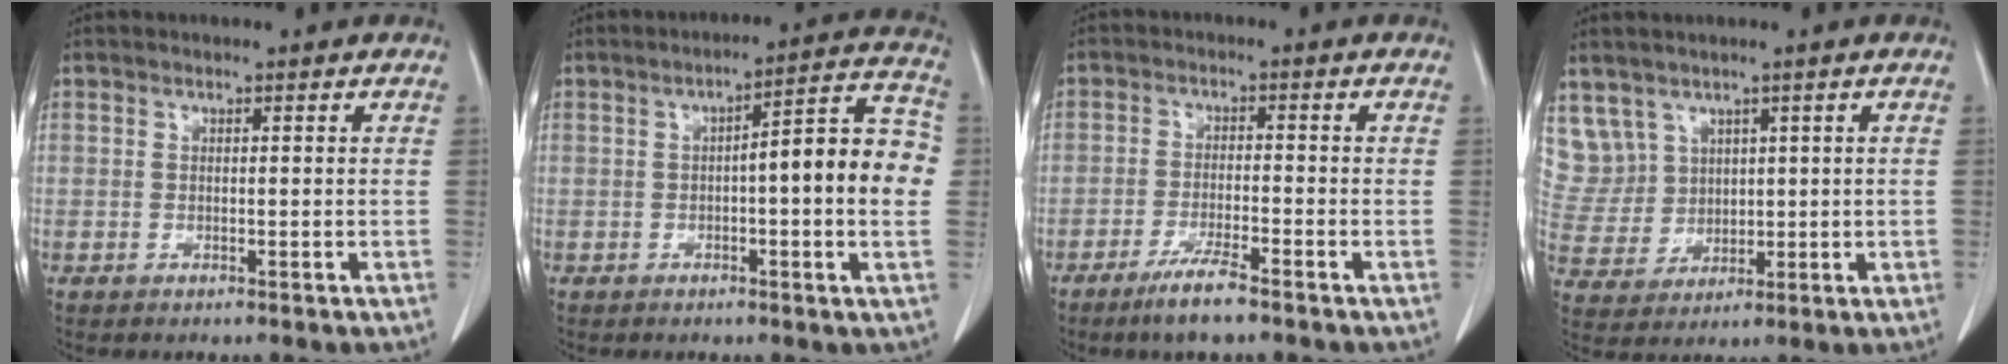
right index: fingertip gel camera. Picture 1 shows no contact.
{"total": 11.6, "force": [-0.2, 1.8, 11.5], "torque": [-0.147, 0.032, -0.006]}
{"total": 5.1, "force": [-3.7, 0.4, 3.4], "torque": [-0.069, -0.008, -0.069]}
{"total": 8.7, "force": [4.5, 7.4, 0.3], "torque": [-0.022, 0.036, 0.113]}